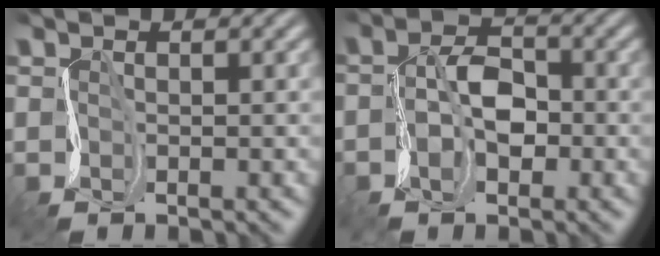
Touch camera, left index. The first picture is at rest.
{"total": 3.2, "force": [-1.3, 2.1, 2.0], "torque": [-0.040, 0.003, -0.028]}